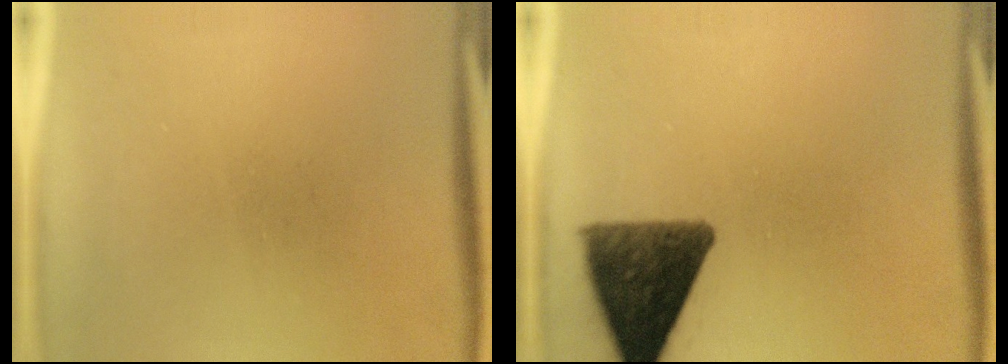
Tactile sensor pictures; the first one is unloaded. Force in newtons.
{"total": 11.3}